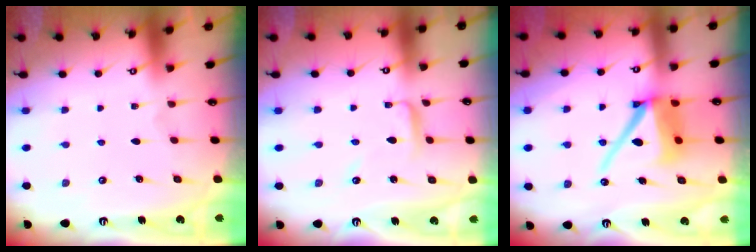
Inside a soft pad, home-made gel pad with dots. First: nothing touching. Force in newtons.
{"total": 4.6, "press": 4.5, "slide": 0.3}
{"total": 12.8, "press": 12.7, "slide": 1.5}